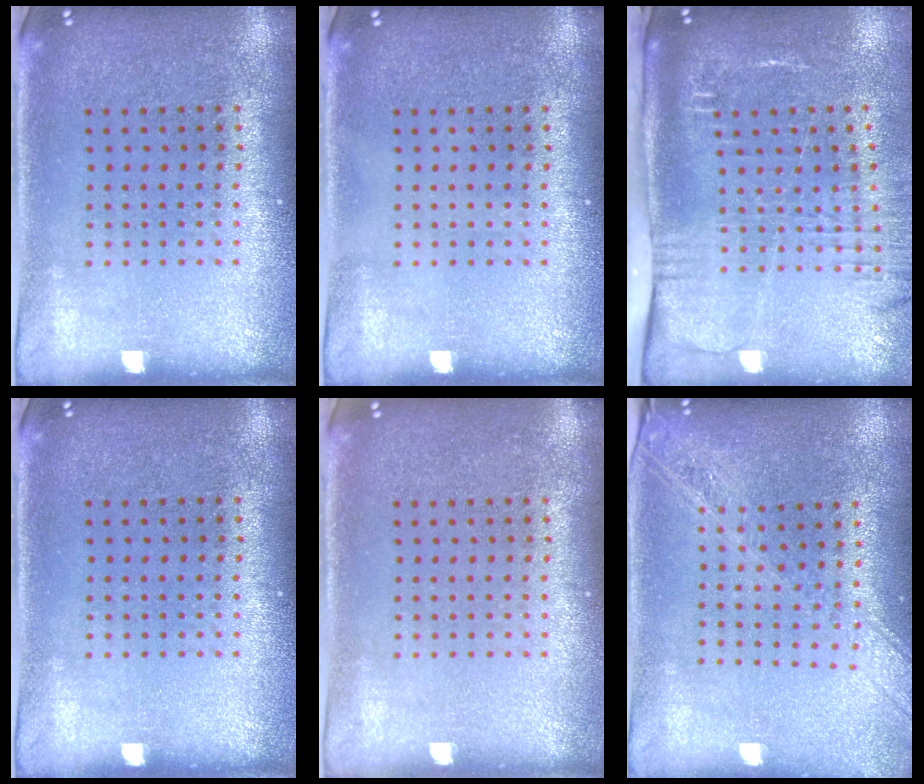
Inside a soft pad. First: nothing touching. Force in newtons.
{"total": 0.0}
{"total": 2.7, "press": 2.1, "slide": 1.7}
{"total": 0.0}
{"total": 0.0}
{"total": 2.0, "press": 1.8, "slide": 1.0}